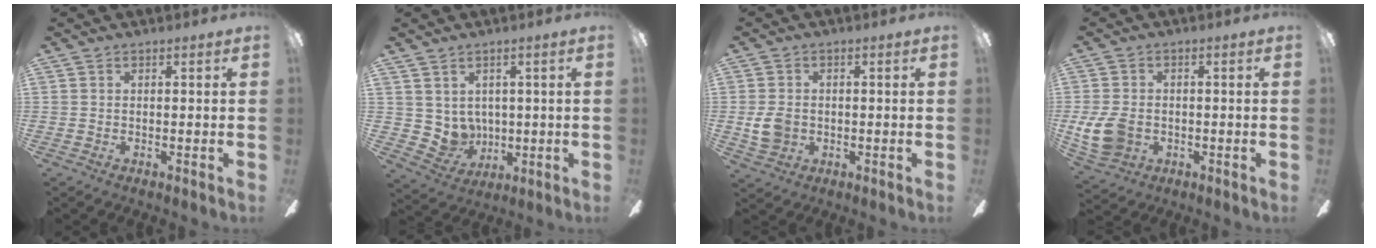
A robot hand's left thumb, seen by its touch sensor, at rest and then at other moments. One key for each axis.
{"total": 5.9, "fx": 3.2, "fy": 4.9, "fz": 0.5, "tx": -0.026, "ty": -0.028, "tz": 0.067}
{"total": 5.4, "fx": -0.7, "fy": 4.4, "fz": 3.1, "tx": -0.059, "ty": 0.005, "tz": -0.012}
{"total": 9.3, "fx": -1.6, "fy": 7.1, "fz": 5.7, "tx": -0.124, "ty": 0.010, "tz": -0.024}